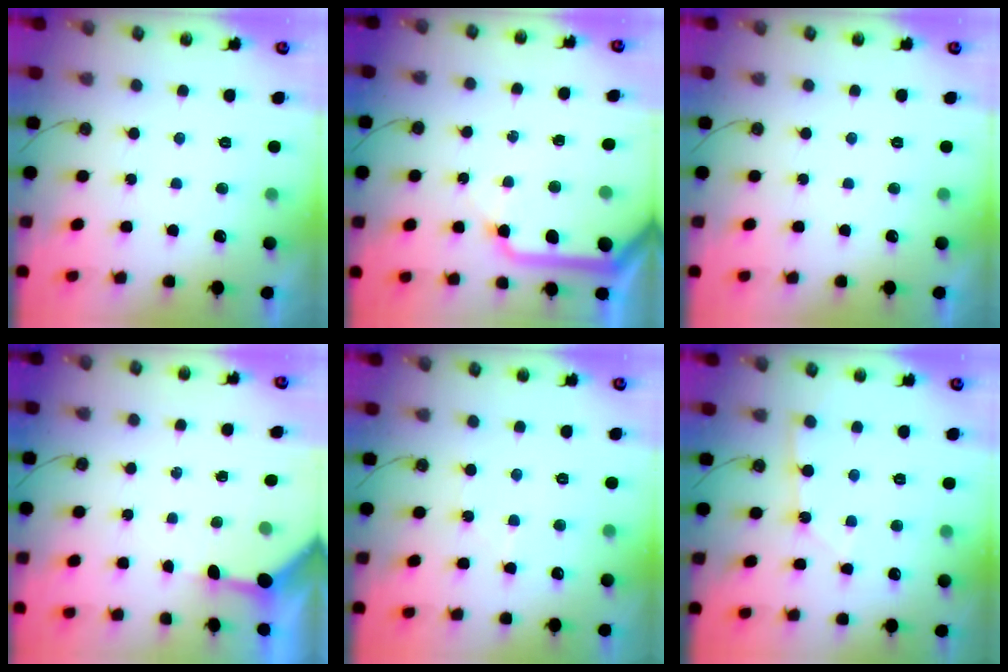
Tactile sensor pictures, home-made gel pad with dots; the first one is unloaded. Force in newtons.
{"total": 13.9, "press": 13.8, "slide": 1.9}
{"total": 0.0}
{"total": 3.6, "press": 3.6, "slide": 0.3}
{"total": 5.0, "press": 4.9, "slide": 0.7}
{"total": 2.6, "press": 2.6, "slide": 0.2}